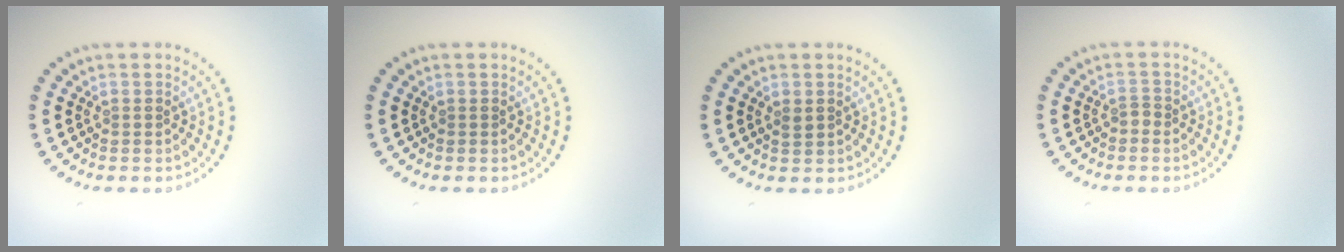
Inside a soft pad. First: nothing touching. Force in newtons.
{"total": 0.0}
{"total": 0.8, "press": 0.8, "slide": 0.1}
{"total": 0.9, "press": 0.5, "slide": 0.7}